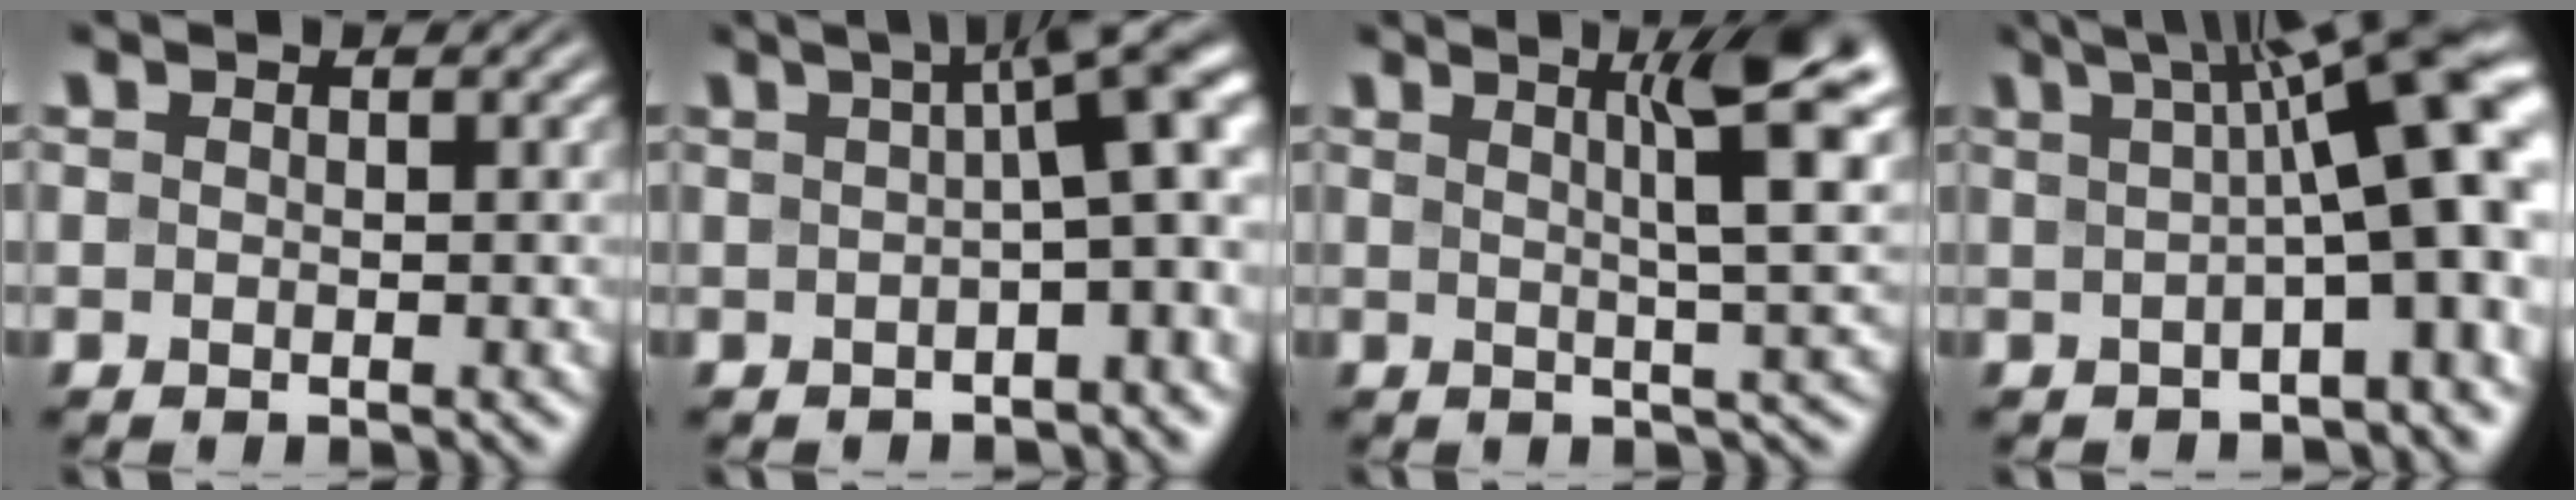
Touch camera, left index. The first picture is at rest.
{"total": 8.5, "force": [1.1, 2.1, 8.2], "torque": [-0.091, 0.026, 0.009]}
{"total": 7.9, "force": [3.1, 1.4, 7.1], "torque": [-0.072, 0.017, 0.041]}
{"total": 12.2, "force": [2.2, 3.1, 11.6], "torque": [-0.129, 0.025, 0.028]}